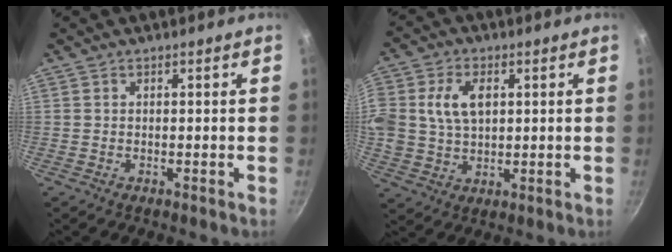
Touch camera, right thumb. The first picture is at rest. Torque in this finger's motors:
{"motor_torque": [0.35, 0.36, 0.65, 0.59, 0.12]}